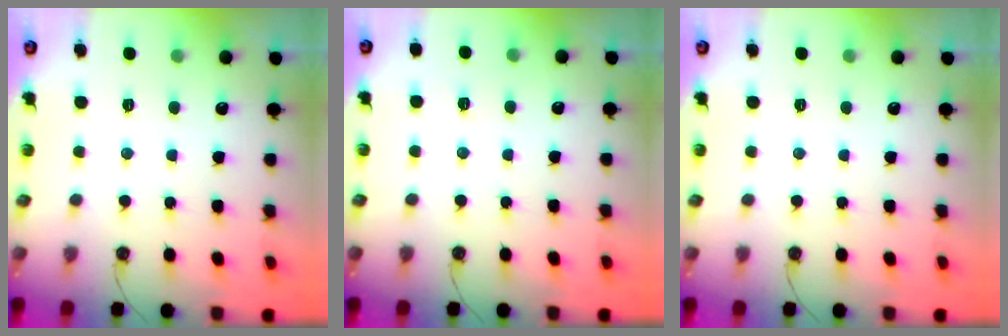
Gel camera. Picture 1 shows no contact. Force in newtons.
{"total": 2.8, "press": 1.5, "slide": 2.3}
{"total": 0.0}